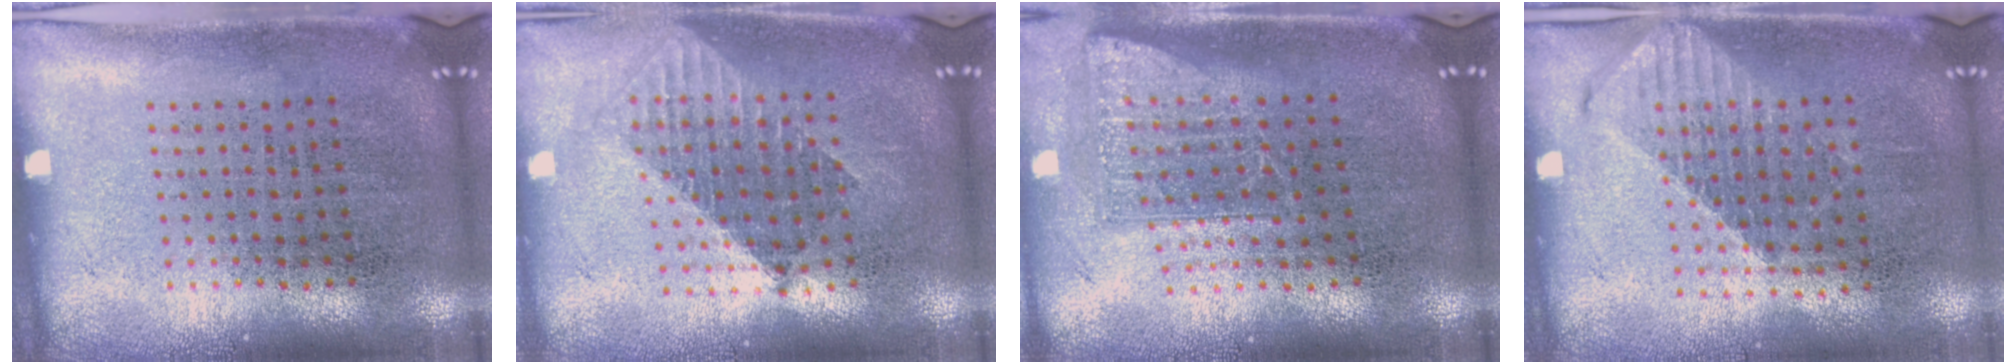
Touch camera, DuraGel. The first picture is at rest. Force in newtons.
{"total": 1.5, "press": 1.3, "slide": 0.7}
{"total": 1.7, "press": 1.3, "slide": 1.1}
{"total": 1.2, "press": 1.1, "slide": 0.5}